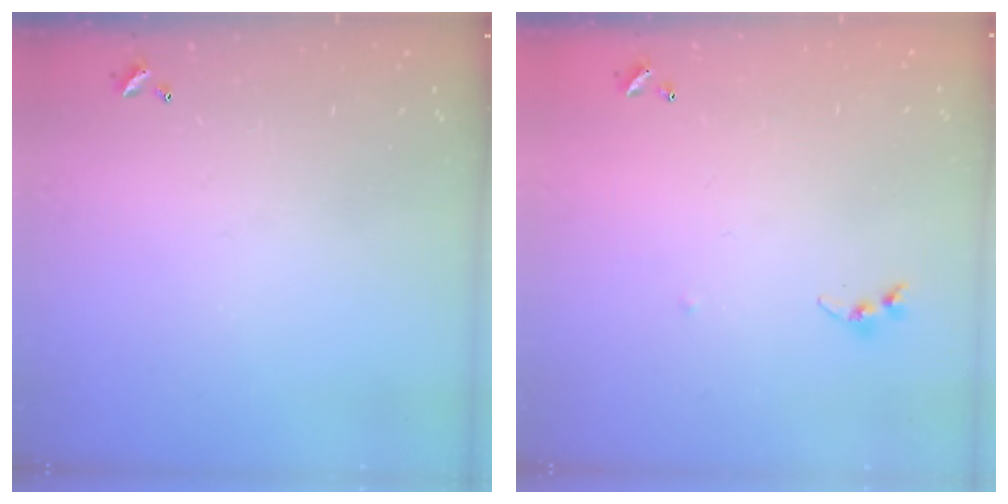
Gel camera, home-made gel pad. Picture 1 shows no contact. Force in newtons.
{"total": 5.0, "press": 5.0, "slide": 0.6}